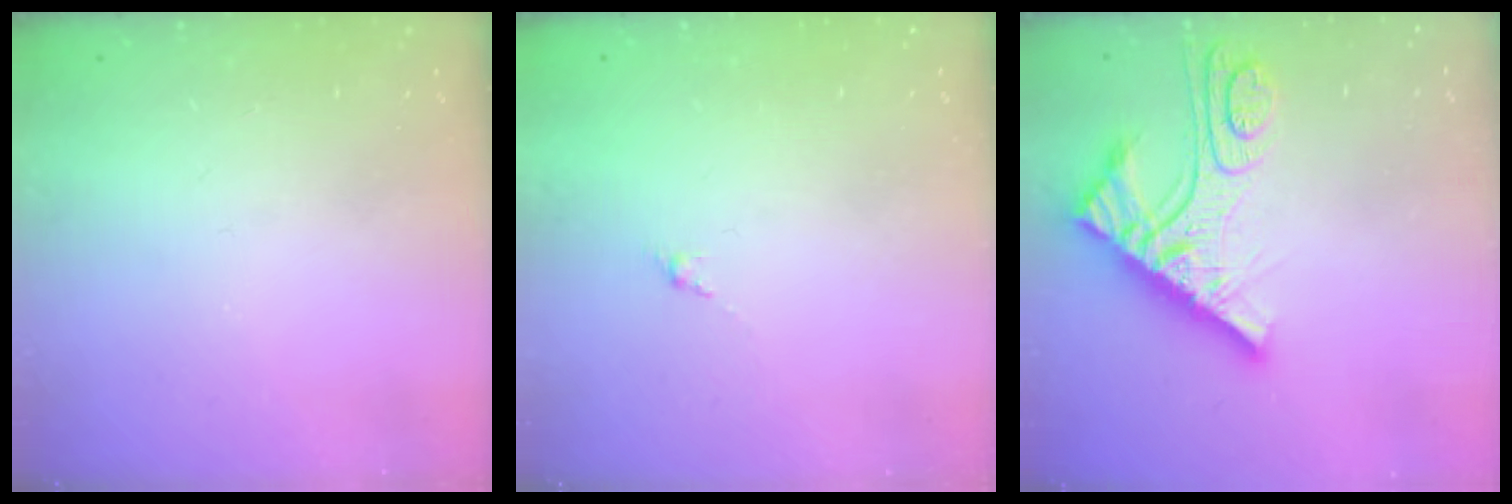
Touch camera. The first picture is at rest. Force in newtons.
{"total": 0.0}
{"total": 11.5, "press": 11.4, "slide": 1.0}